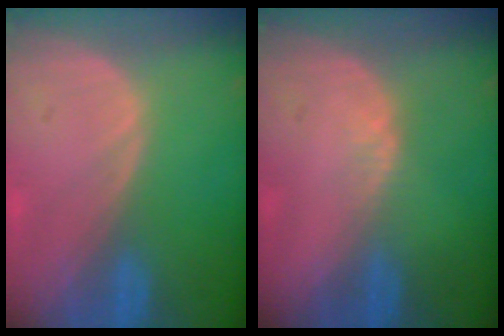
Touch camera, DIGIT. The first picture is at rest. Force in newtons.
{"total": 1.2, "press": 0.9, "slide": 0.8}